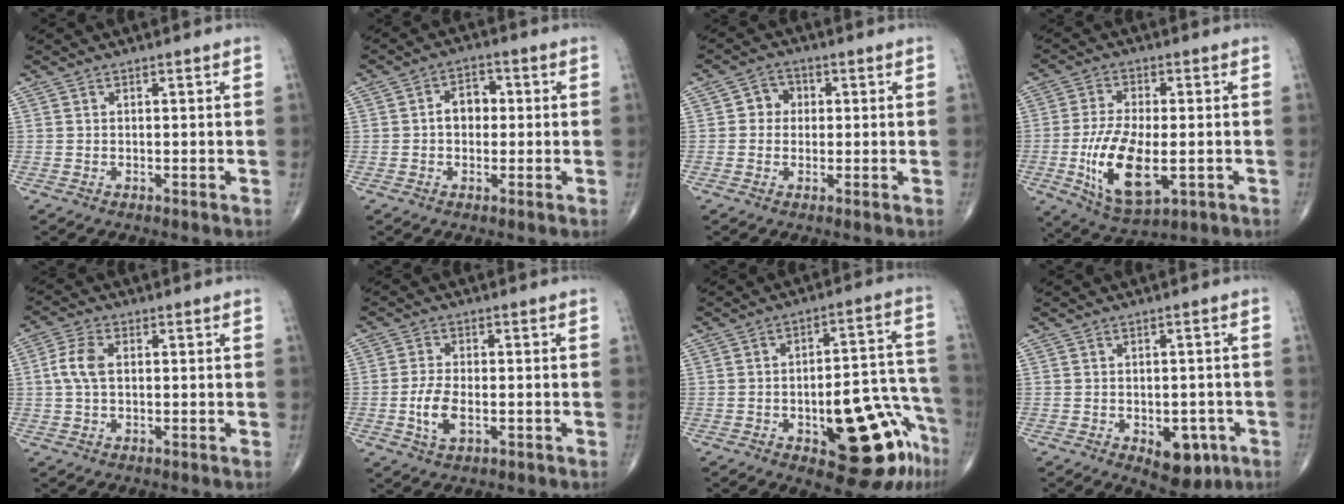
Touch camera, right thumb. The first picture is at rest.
{"total": 6.8, "force": [0.2, 4.8, 4.8], "torque": [-0.058, 0.022, -0.006]}
{"total": 3.9, "force": [0.3, 3.5, 1.6], "torque": [0.000, 0.009, -0.004]}
{"total": 14.0, "force": [-3.0, 6.5, 12.1], "torque": [-0.228, -0.008, -0.043]}
{"total": 5.0, "force": [0.5, 2.8, 4.1], "torque": [-0.099, 0.011, 0.005]}
{"total": 5.6, "force": [-1.4, 2.8, 4.7], "torque": [-0.099, 0.001, -0.025]}
{"total": 19.1, "force": [-8.7, 6.9, 15.5], "torque": [-0.144, 0.069, -0.101]}
{"total": 7.4, "force": [-2.9, 4.3, 5.3], "torque": [-0.040, 0.007, -0.028]}